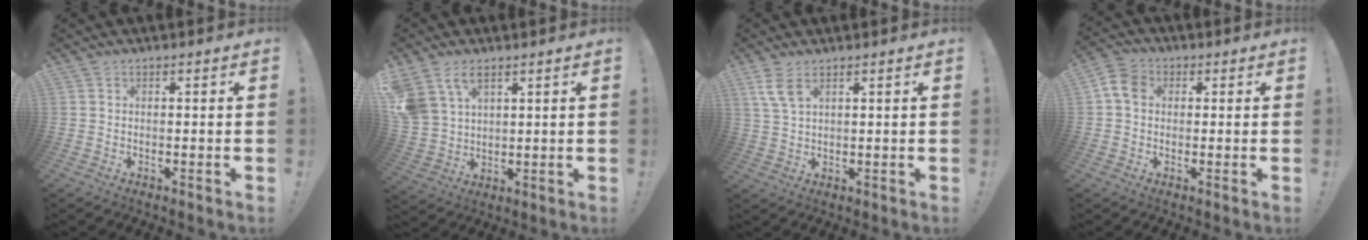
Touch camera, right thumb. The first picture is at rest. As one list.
[{"total": 8.7, "force": [5.3, 5.4, 4.3], "torque": [-0.095, -0.022, 0.112]}, {"total": 5.7, "force": [3.2, 2.3, 4.1], "torque": [-0.075, -0.010, 0.062]}, {"total": 6.6, "force": [1.1, 5.1, 4.0], "torque": [-0.070, 0.009, 0.024]}]